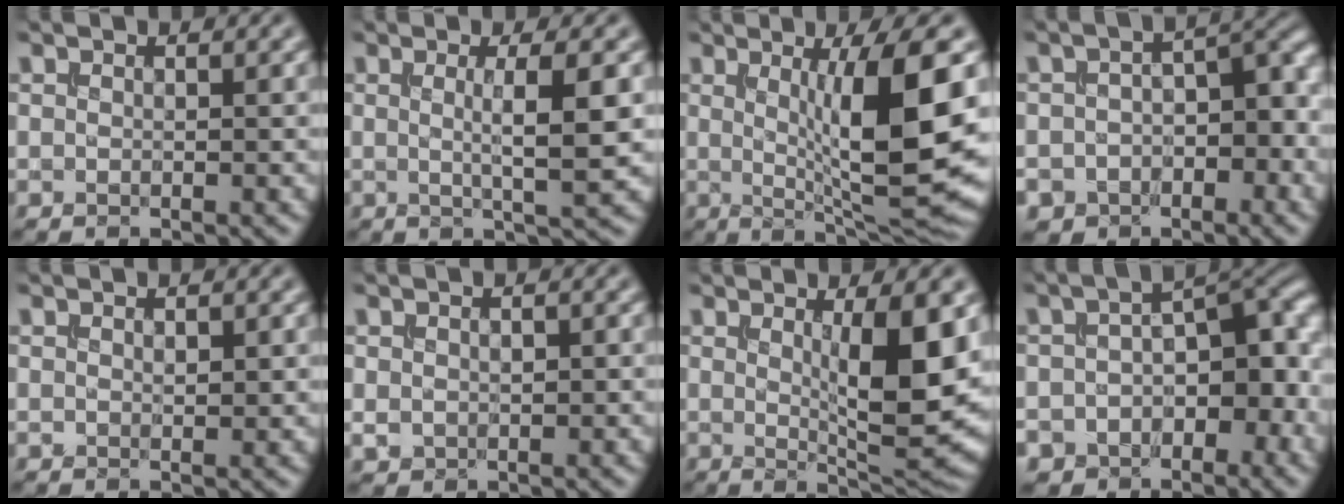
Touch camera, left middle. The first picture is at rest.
{"total": 4.5, "force": [0.2, 0.9, 4.4], "torque": [-0.061, 0.000, 0.004]}
{"total": 10.5, "force": [0.9, 2.0, 10.2], "torque": [-0.148, -0.011, 0.027]}
{"total": 6.3, "force": [-3.0, 4.1, 3.8], "torque": [-0.043, -0.007, -0.046]}
{"total": 0.9, "force": [0.2, 0.4, 0.8], "torque": [-0.014, 0.000, 0.007]}
{"total": 1.6, "force": [-0.1, 1.2, 1.1], "torque": [-0.021, -0.001, 0.006]}
{"total": 7.9, "force": [1.0, 1.7, 7.6], "torque": [-0.104, -0.016, 0.026]}
{"total": 9.5, "force": [-2.9, 5.9, 6.8], "torque": [-0.085, -0.005, -0.045]}